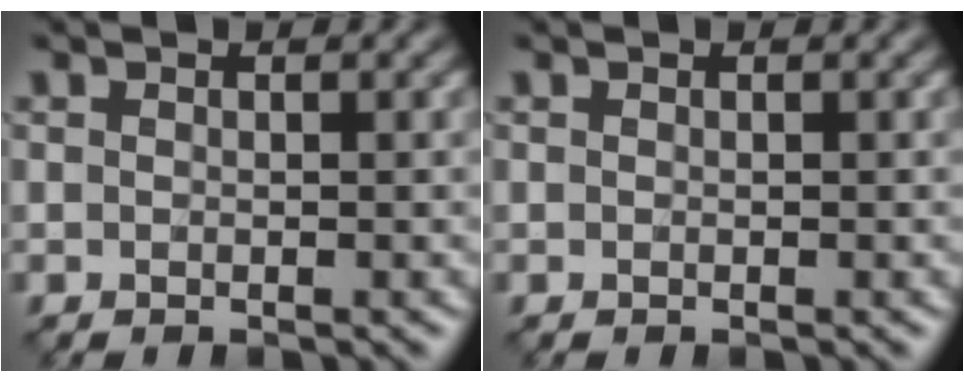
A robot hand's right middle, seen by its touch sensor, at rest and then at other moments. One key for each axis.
{"total": 0.0}